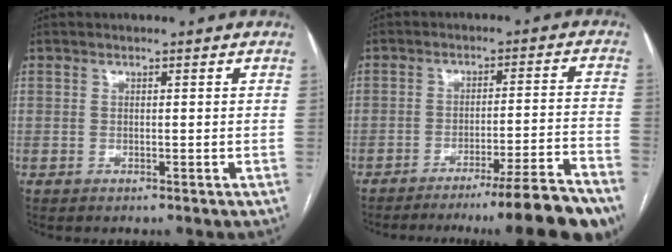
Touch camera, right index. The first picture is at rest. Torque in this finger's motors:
{"motor_torque": [1.27, -0.87, 0.62, 0.16]}